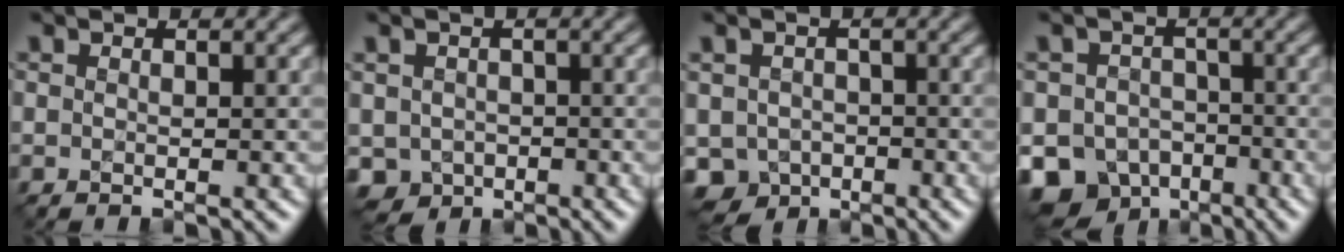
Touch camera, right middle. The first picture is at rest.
{"total": 3.2, "force": [-1.3, 2.8, 1.1], "torque": [-0.019, -0.006, -0.026]}
{"total": 4.7, "force": [-2.2, 3.8, 1.7], "torque": [-0.025, -0.009, -0.041]}
{"total": 8.2, "force": [-4.9, 6.2, 2.4], "torque": [-0.025, -0.014, -0.089]}